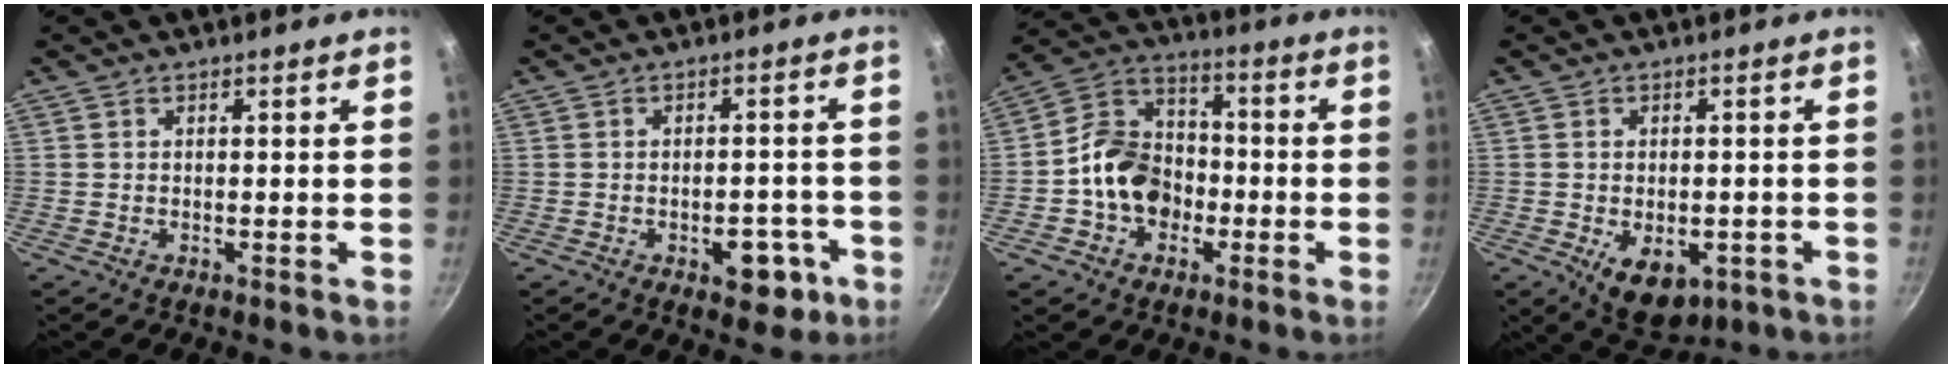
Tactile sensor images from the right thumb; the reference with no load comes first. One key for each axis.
{"total": 7.1, "fx": -3.0, "fy": 4.1, "fz": 4.9, "tx": -0.035, "ty": 0.021, "tz": -0.030}
{"total": 12.5, "fx": -3.0, "fy": 10.0, "fz": 6.9, "tx": -0.086, "ty": 0.043, "tz": -0.069}
{"total": 8.8, "fx": -2.8, "fy": 5.4, "fz": 6.4, "tx": -0.070, "ty": 0.000, "tz": -0.023}